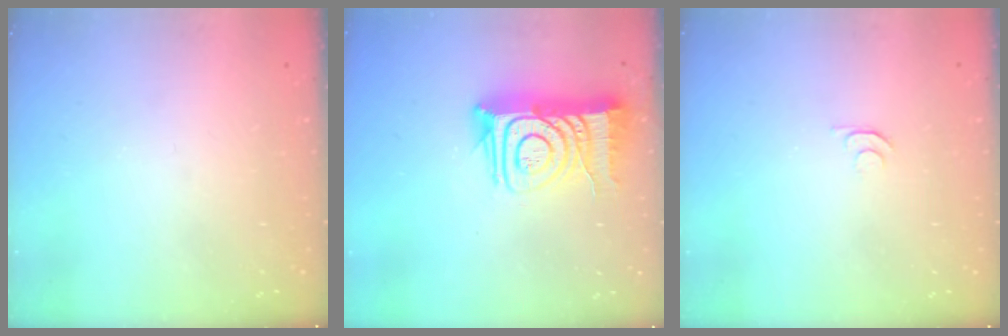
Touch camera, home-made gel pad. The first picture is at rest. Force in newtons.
{"total": 15.9, "press": 15.8, "slide": 1.6}
{"total": 4.3, "press": 4.3, "slide": 0.7}